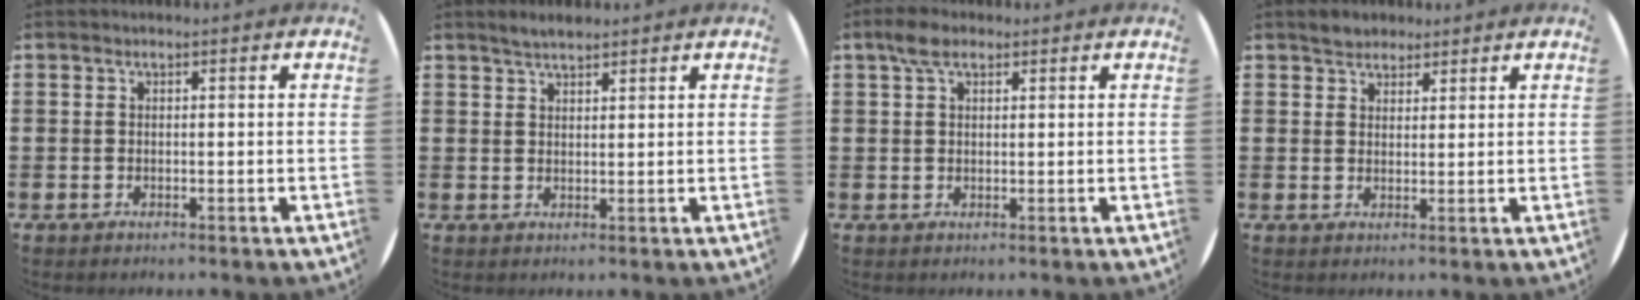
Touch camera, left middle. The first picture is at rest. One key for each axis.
{"total": 2.3, "fx": 2.1, "fy": 0.4, "fz": 0.7, "tx": -0.017, "ty": 0.005, "tz": 0.039}
{"total": 3.4, "fx": 2.2, "fy": 1.7, "fz": 2.0, "tx": -0.037, "ty": 0.005, "tz": 0.039}
{"total": 2.4, "fx": 2.2, "fy": 1.0, "fz": -0.1, "tx": 0.006, "ty": 0.004, "tz": 0.042}